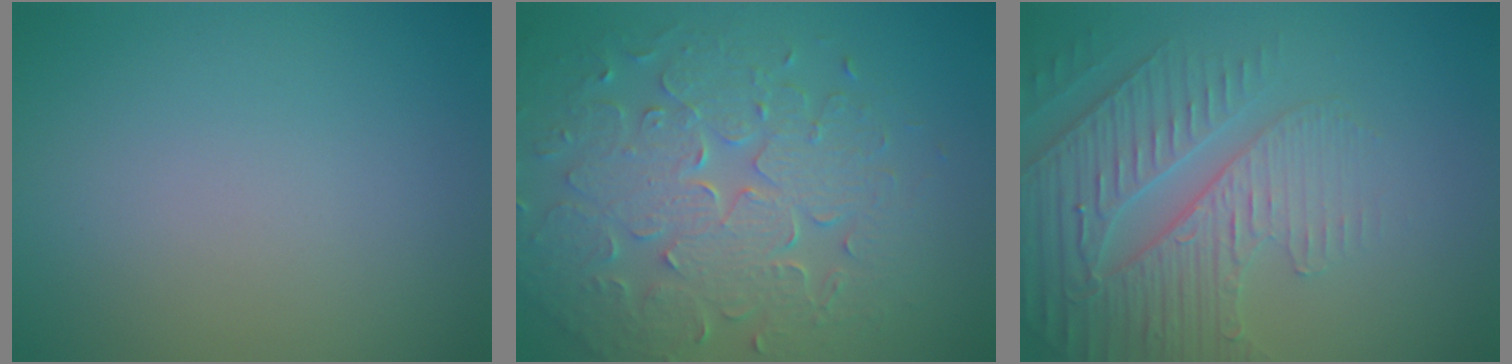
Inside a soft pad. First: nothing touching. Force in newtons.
{"total": 8.1, "press": 5.8, "slide": 5.7}
{"total": 4.9, "press": 4.5, "slide": 2.0}